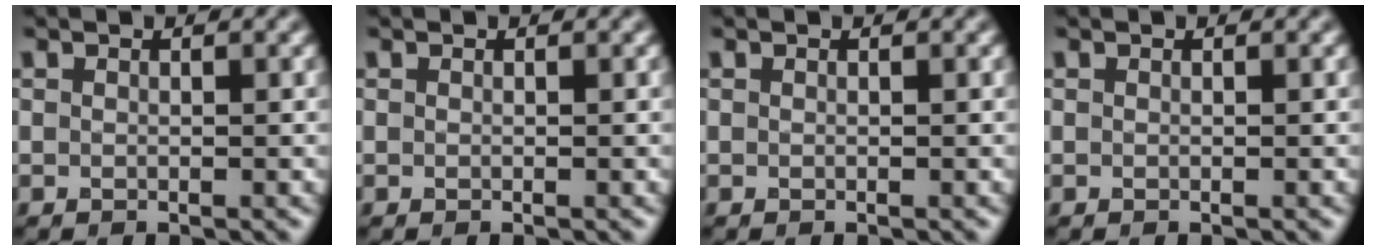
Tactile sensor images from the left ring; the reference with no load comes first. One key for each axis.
{"total": 0.0}
{"total": 0.0}
{"total": 0.0}